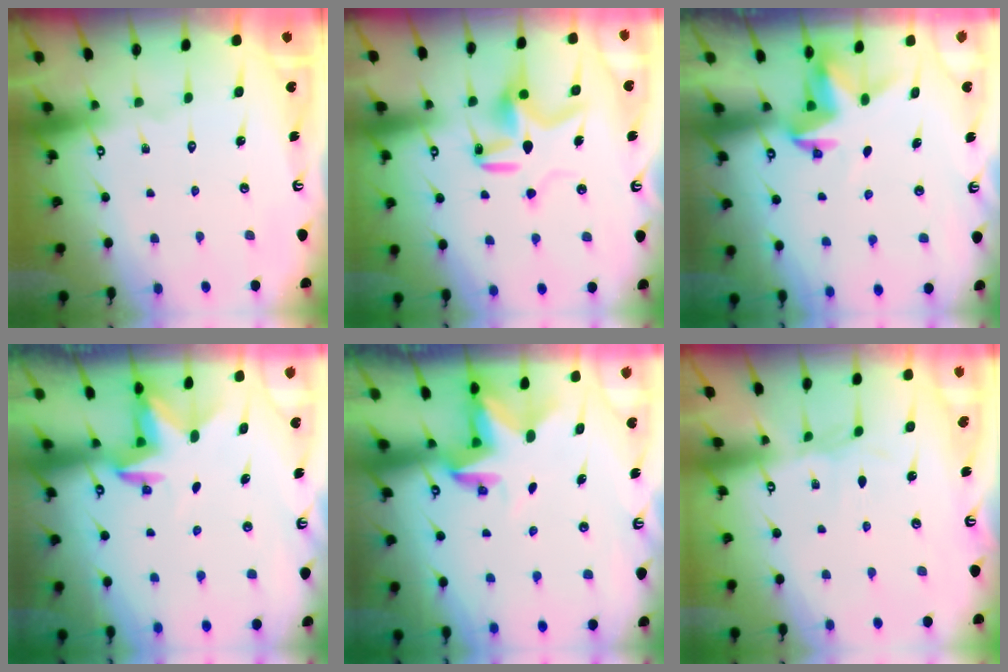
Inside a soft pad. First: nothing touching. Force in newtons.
{"total": 10.0, "press": 10.0, "slide": 0.4}
{"total": 3.3, "press": 3.3, "slide": 0.2}
{"total": 2.9, "press": 2.8, "slide": 0.7}
{"total": 2.8, "press": 2.8, "slide": 0.2}
{"total": 1.7, "press": 1.6, "slide": 0.4}